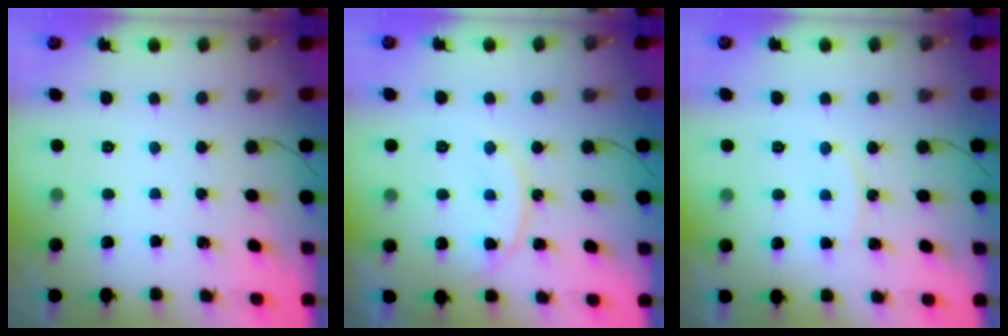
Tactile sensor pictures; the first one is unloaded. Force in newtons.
{"total": 13.5, "press": 13.5, "slide": 1.2}
{"total": 7.7, "press": 7.7, "slide": 0.3}